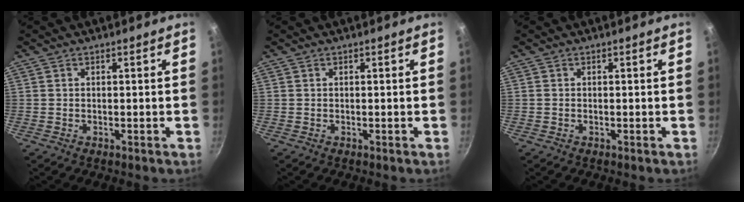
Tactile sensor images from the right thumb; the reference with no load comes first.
{"total": 0.0}
{"total": 0.0}